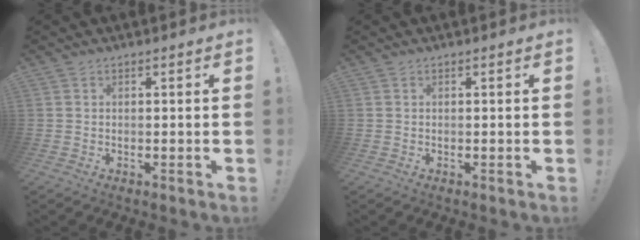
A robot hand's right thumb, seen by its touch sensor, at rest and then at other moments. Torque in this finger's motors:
{"motor_torque": [-0.32, 0.32, -0.12, 0.12, 0.01]}